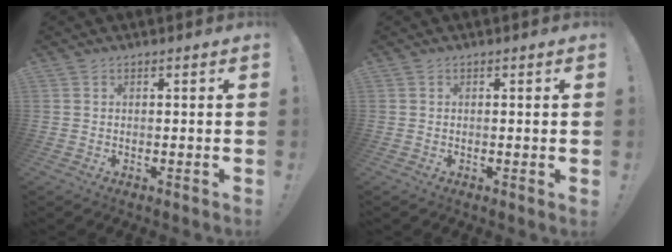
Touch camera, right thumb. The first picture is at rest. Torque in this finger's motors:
{"motor_torque": [0.00, -0.17, -0.28, 0.01, 0.02]}